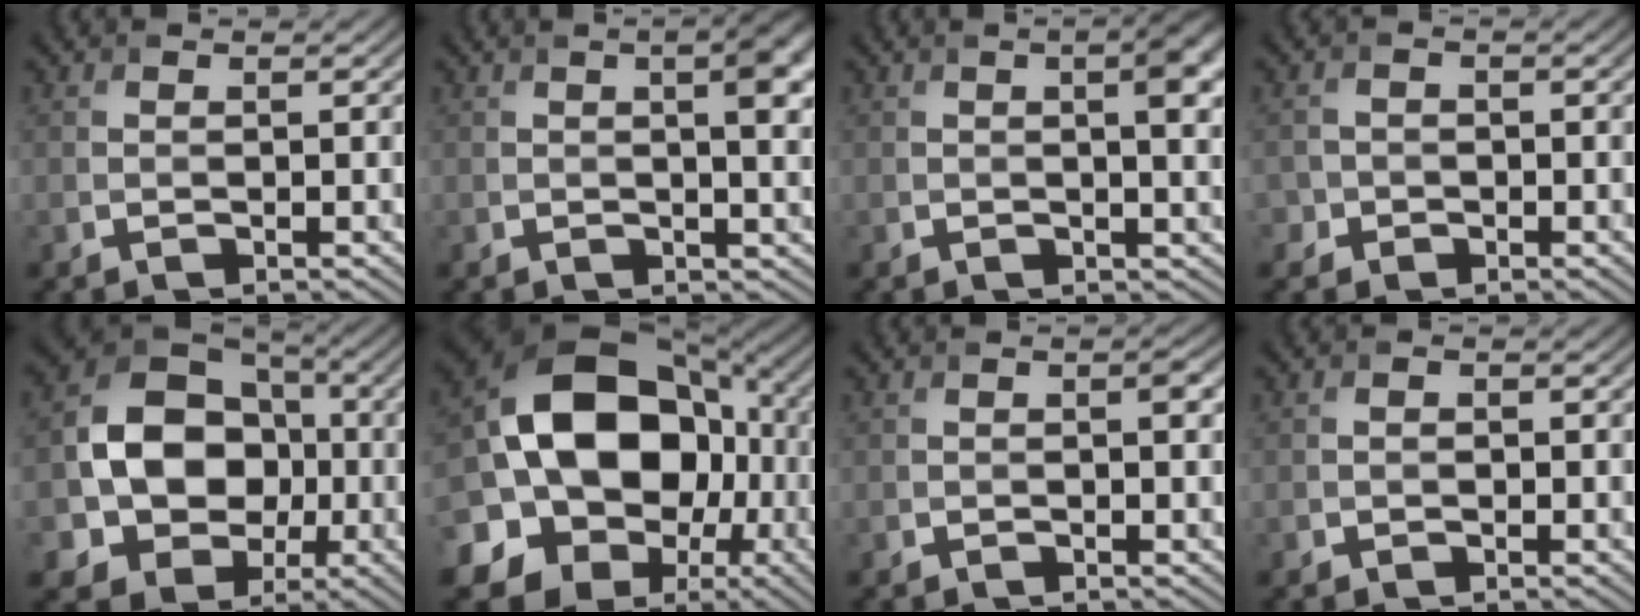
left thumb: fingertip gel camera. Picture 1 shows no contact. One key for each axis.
{"total": 5.9, "fx": 1.3, "fy": 2.1, "fz": 5.4, "tx": -0.067, "ty": 0.009, "tz": 0.020}
{"total": 5.2, "fx": 1.0, "fy": 1.8, "fz": 4.7, "tx": -0.062, "ty": 0.005, "tz": 0.018}
{"total": 2.5, "fx": -1.2, "fy": 2.1, "fz": 0.3, "tx": 0.000, "ty": 0.001, "tz": -0.031}
{"total": 13.7, "fx": -1.9, "fy": 11.0, "fz": 7.8, "tx": -0.151, "ty": -0.010, "tz": -0.045}
{"total": 21.8, "fx": -0.7, "fy": 18.1, "fz": 12.1, "tx": -0.246, "ty": -0.021, "tz": -0.028}
{"total": 1.4, "fx": -0.2, "fy": 0.7, "fz": 1.2, "tx": -0.017, "ty": 0.002, "tz": -0.005}
{"total": 0.9, "fx": -0.6, "fy": 0.6, "fz": 0.2, "tx": -0.005, "ty": -0.001, "tz": -0.017}